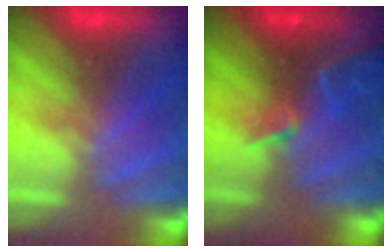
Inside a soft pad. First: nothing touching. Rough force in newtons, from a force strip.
{"total": 2.1}